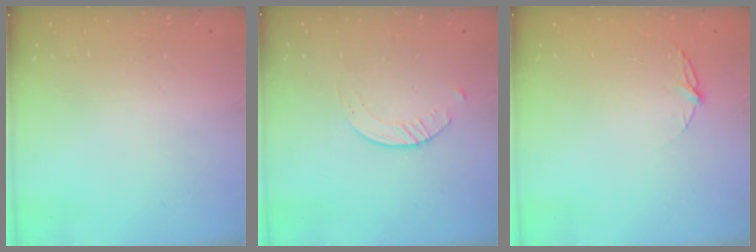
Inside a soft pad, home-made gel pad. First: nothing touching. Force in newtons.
{"total": 1.6, "press": 1.6, "slide": 0.3}
{"total": 4.8, "press": 4.8, "slide": 0.5}